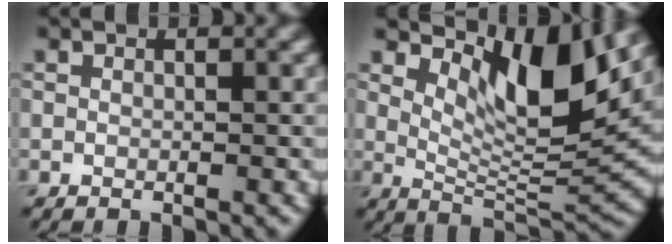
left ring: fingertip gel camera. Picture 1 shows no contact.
{"total": 8.4, "force": [4.0, 2.6, 6.9], "torque": [-0.111, -0.012, 0.071]}